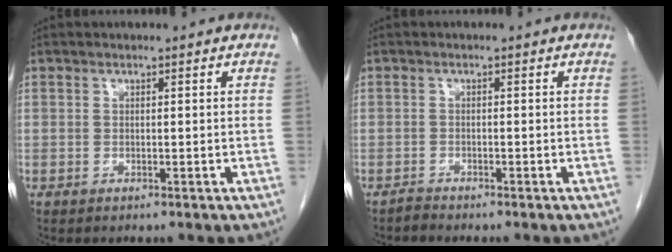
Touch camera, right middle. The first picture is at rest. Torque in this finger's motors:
{"motor_torque": [0.08, -0.01, -0.02, 0.00]}